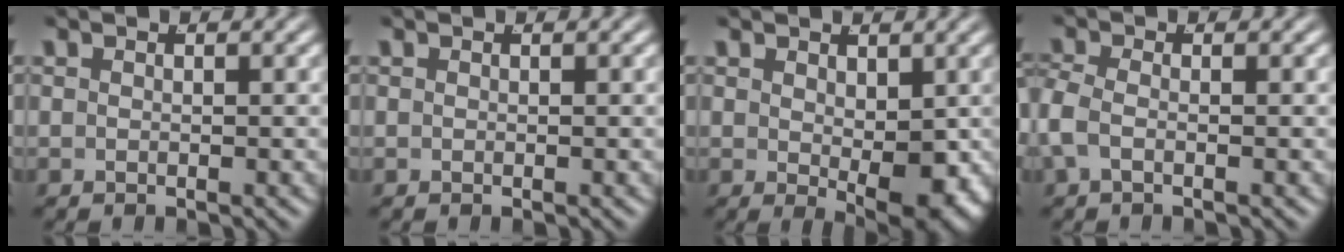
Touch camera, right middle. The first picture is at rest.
{"total": 0.0}
{"total": 4.2, "force": [-0.3, 1.2, 4.0], "torque": [-0.044, -0.028, 0.011]}
{"total": 2.4, "force": [-0.8, 1.3, 1.8], "torque": [-0.056, -0.014, -0.009]}